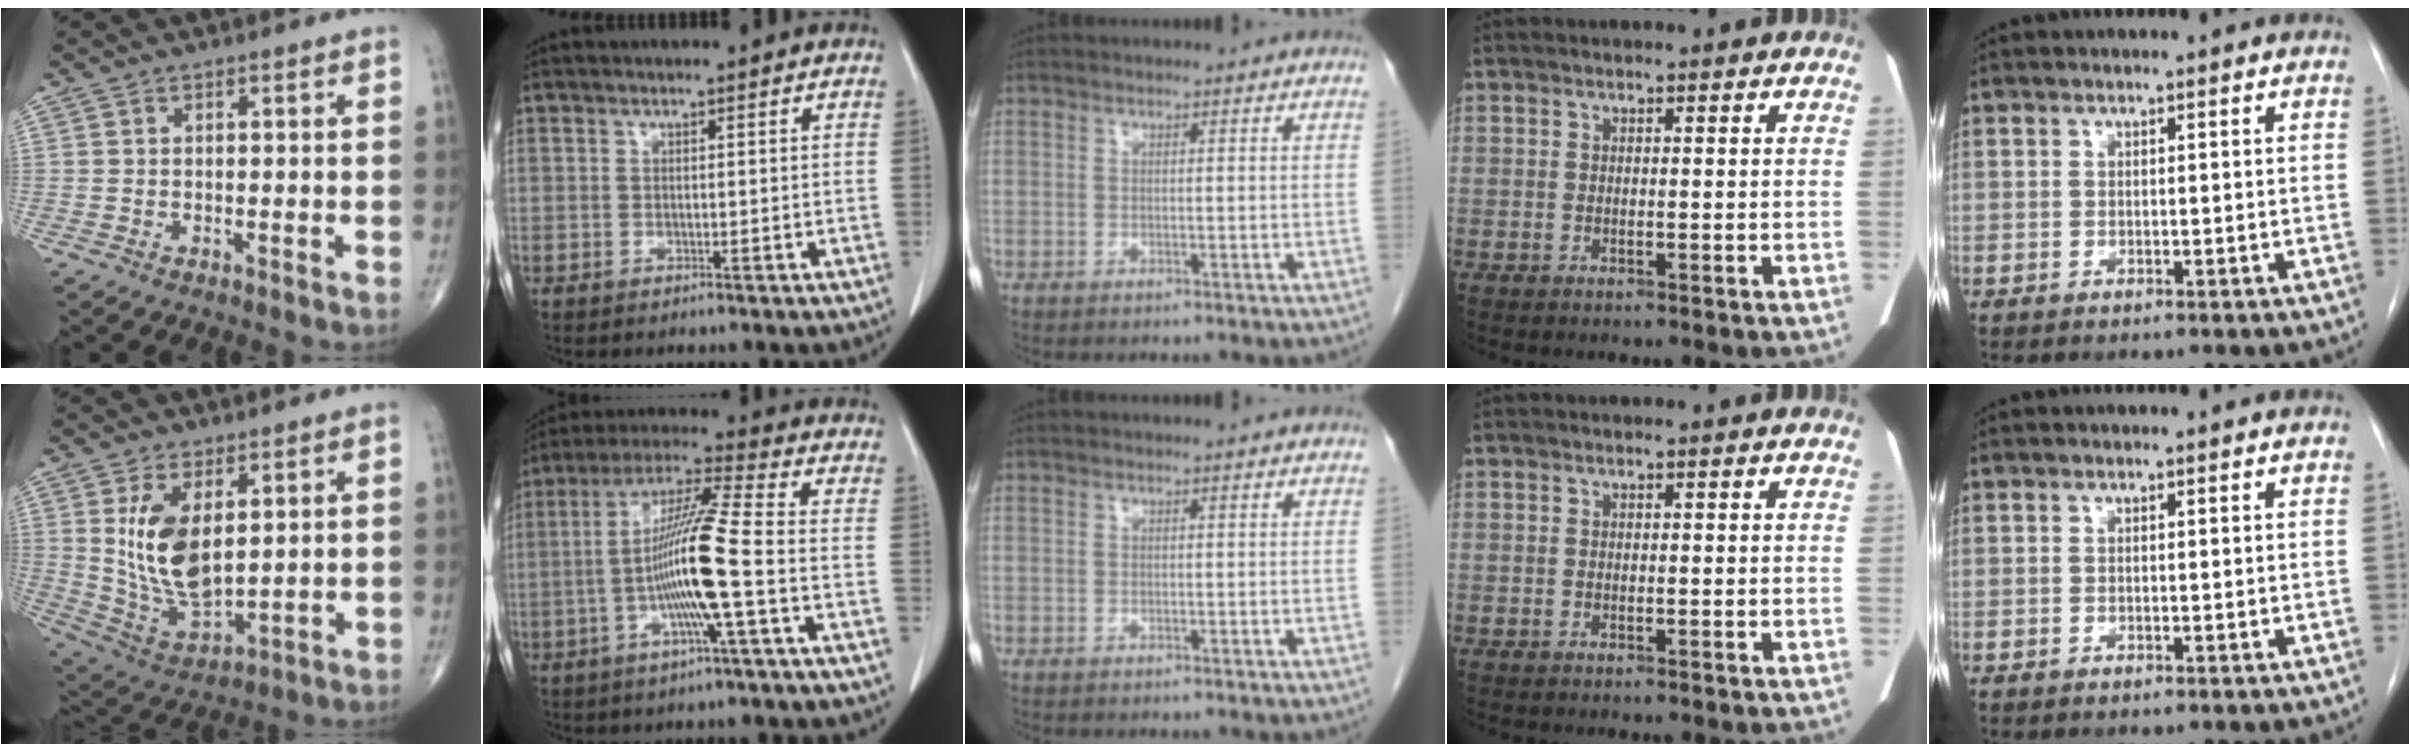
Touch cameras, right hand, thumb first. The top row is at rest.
{"thumb": {"total": 13.4, "force": [3.2, 7.0, 11.0], "torque": [-0.192, -0.023, 0.079]}, "index": {"total": 12.3, "force": [-2.6, -0.8, 12.0], "torque": [-0.230, 0.003, -0.057]}}